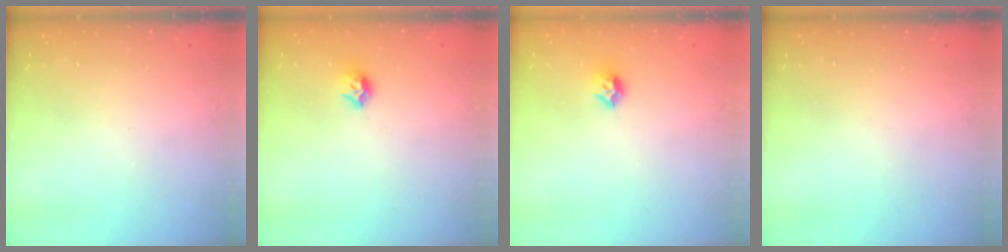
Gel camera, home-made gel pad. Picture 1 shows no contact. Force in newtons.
{"total": 7.5, "press": 7.4, "slide": 0.8}
{"total": 7.5, "press": 7.4, "slide": 0.8}
{"total": 0.0}